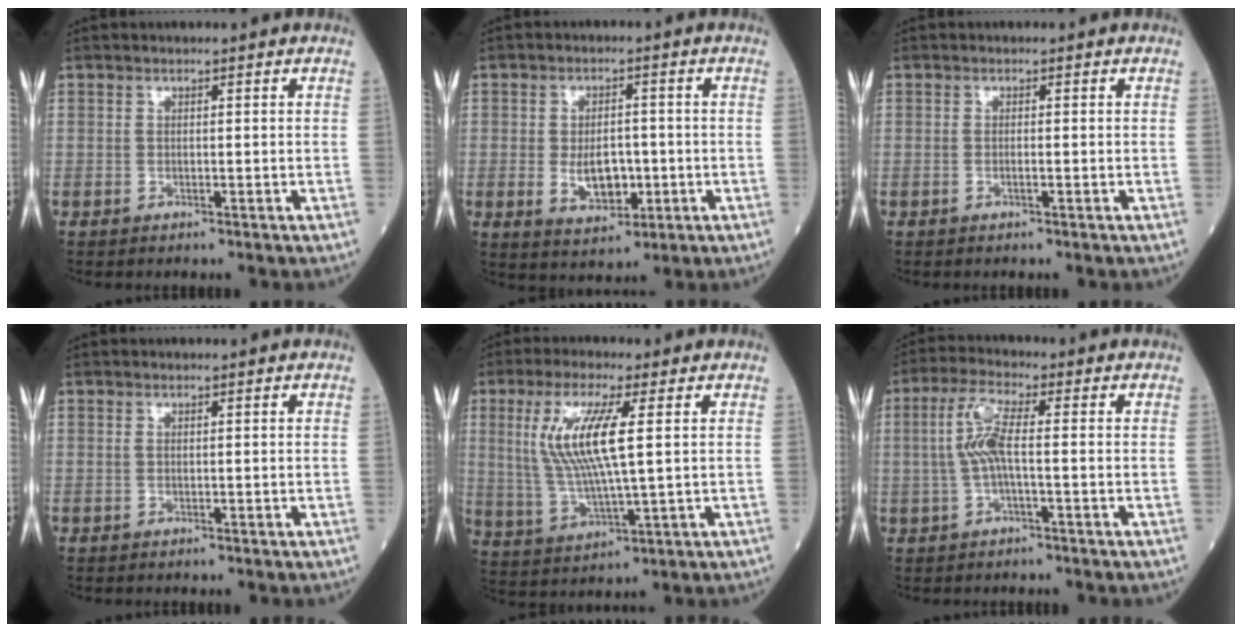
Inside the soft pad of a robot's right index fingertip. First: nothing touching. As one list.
[{"total": 6.5, "force": [-1.2, 3.5, 5.3], "torque": [-0.093, -0.003, -0.011]}, {"total": 0.8, "force": [-0.2, 0.0, 0.7], "torque": [-0.016, 0.000, -0.004]}, {"total": 0.0}, {"total": 10.7, "force": [2.5, 1.1, 10.4], "torque": [-0.228, -0.001, 0.051]}, {"total": 6.0, "force": [0.0, 0.9, 5.9], "torque": [-0.131, 0.013, -0.003]}]